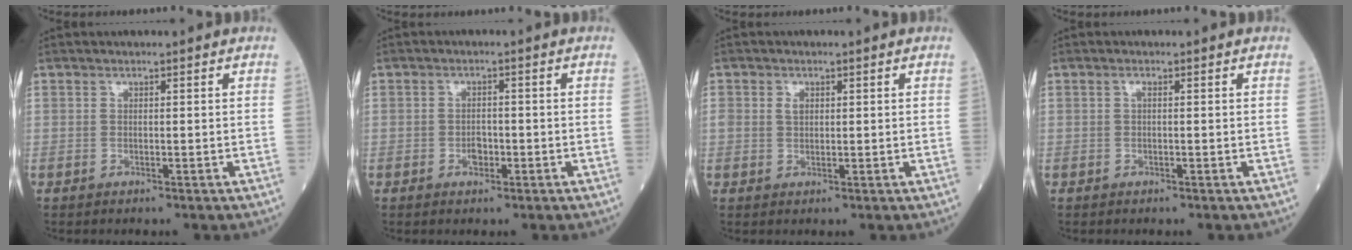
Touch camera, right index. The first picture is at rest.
{"total": 1.8, "force": [-0.8, 1.1, 1.2], "torque": [-0.017, 0.005, -0.012]}
{"total": 1.7, "force": [0.5, 1.3, 1.0], "torque": [-0.021, 0.006, 0.011]}
{"total": 0.5, "force": [0.1, 0.1, 0.5], "torque": [-0.013, 0.001, 0.001]}